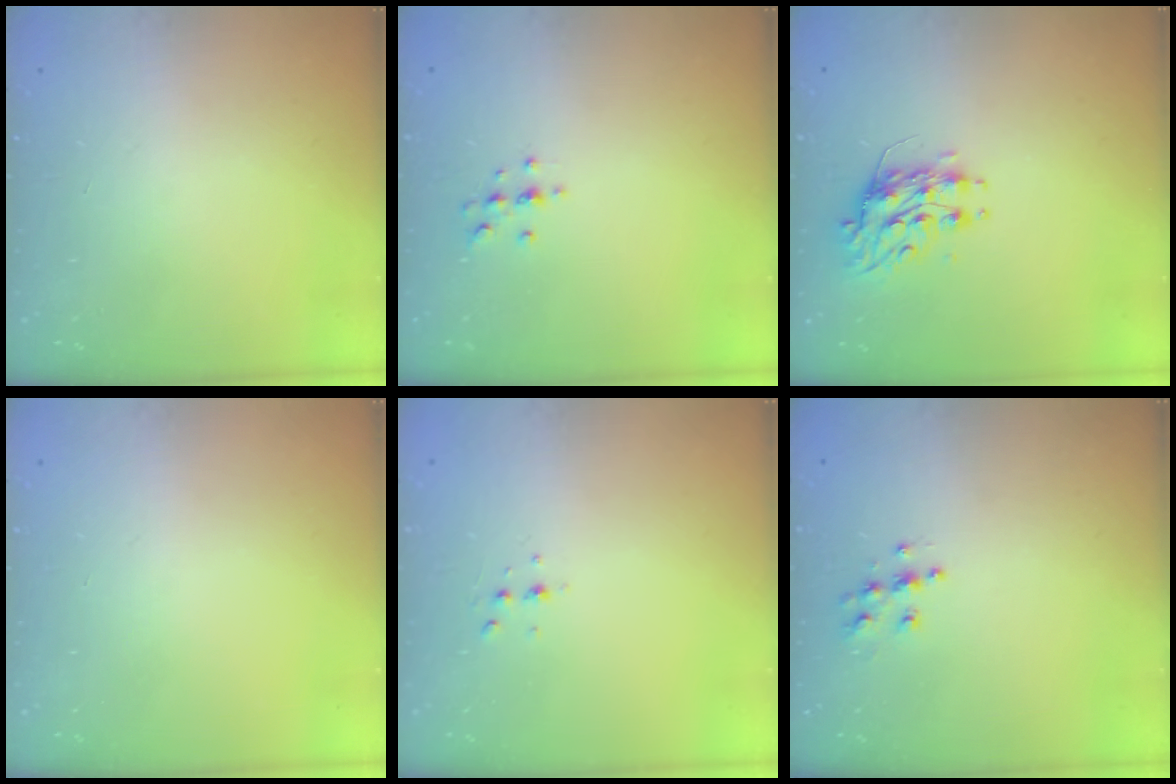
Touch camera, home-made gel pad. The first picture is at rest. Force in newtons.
{"total": 3.7, "press": 3.7, "slide": 0.5}
{"total": 8.3, "press": 8.2, "slide": 0.6}
{"total": 0.0}
{"total": 3.1, "press": 3.0, "slide": 0.9}
{"total": 6.6, "press": 6.6, "slide": 0.3}